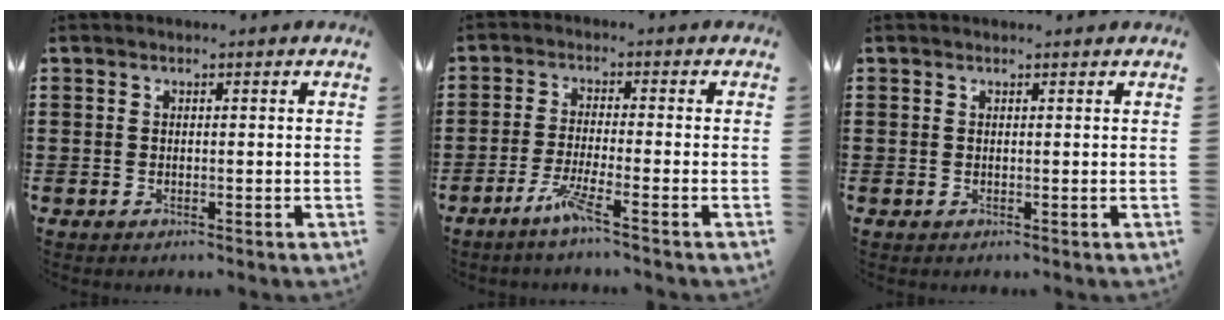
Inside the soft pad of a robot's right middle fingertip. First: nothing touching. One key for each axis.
{"total": 4.5, "fx": -3.0, "fy": -0.1, "fz": 3.4, "tx": -0.077, "ty": -0.010, "tz": -0.058}
{"total": 0.0}